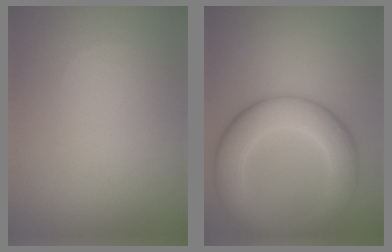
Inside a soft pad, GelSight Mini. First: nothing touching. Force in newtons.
{"total": 7.3, "press": 7.3, "slide": 0.1}